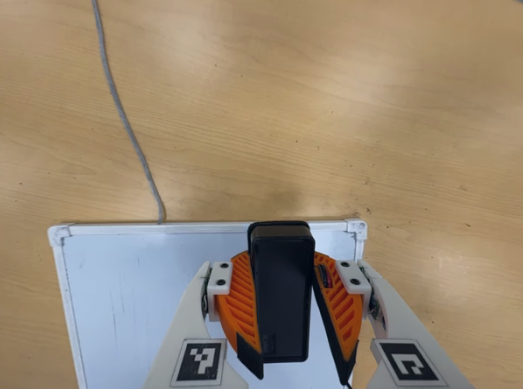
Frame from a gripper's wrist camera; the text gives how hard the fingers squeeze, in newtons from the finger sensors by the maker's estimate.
{"total": 8.7, "left": 8.6, "right": 8.7}